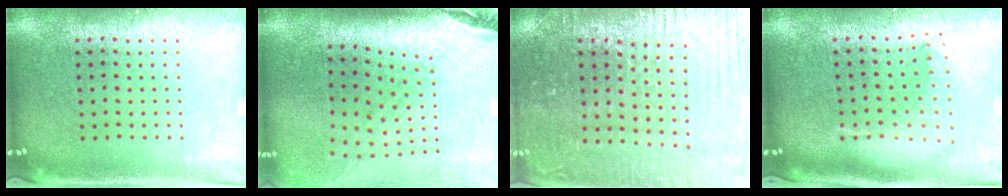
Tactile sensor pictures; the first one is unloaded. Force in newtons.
{"total": 2.9, "press": 2.0, "slide": 2.0}
{"total": 3.4, "press": 3.3, "slide": 0.7}
{"total": 2.2, "press": 1.7, "slide": 1.3}